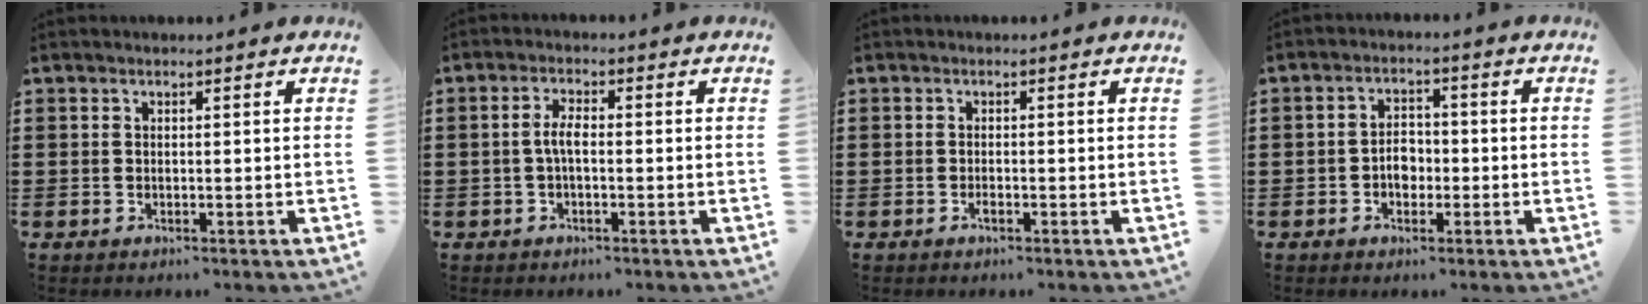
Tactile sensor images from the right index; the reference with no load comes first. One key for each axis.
{"total": 2.9, "fx": -0.4, "fy": 0.8, "fz": 2.8, "tx": -0.065, "ty": -0.001, "tz": -0.011}
{"total": 1.1, "fx": -0.6, "fy": 0.3, "fz": 0.8, "tx": -0.019, "ty": -0.005, "tz": -0.010}
{"total": 3.6, "fx": -0.9, "fy": 2.6, "fz": 2.4, "tx": -0.040, "ty": 0.003, "tz": -0.021}